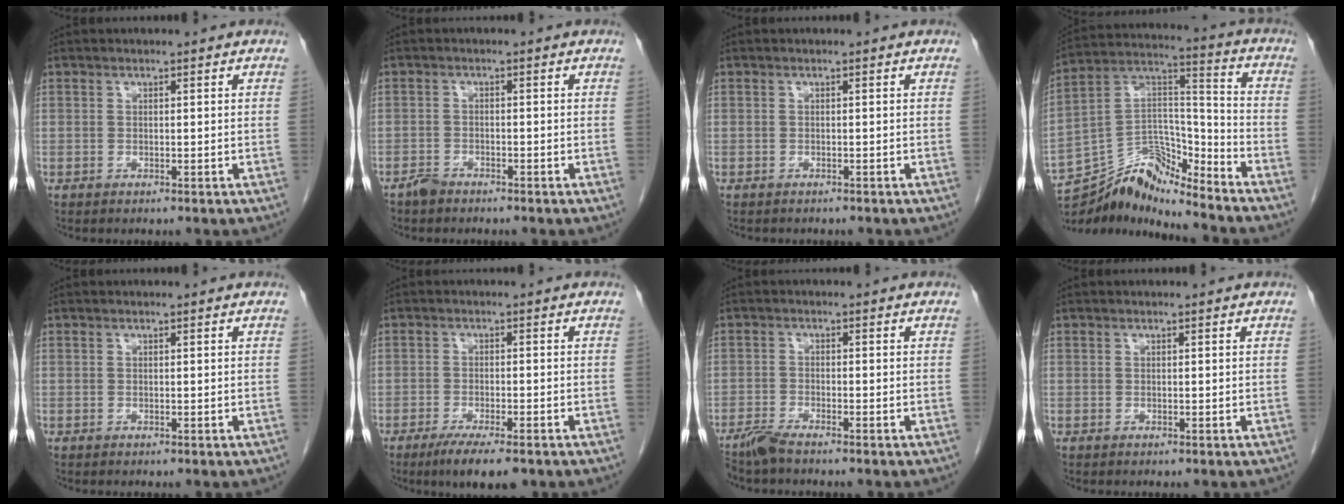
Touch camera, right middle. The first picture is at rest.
{"total": 1.7, "force": [-1.5, 0.7, 0.3], "torque": [-0.010, 0.001, -0.025]}
{"total": 2.0, "force": [-1.7, 0.7, 0.6], "torque": [-0.013, -0.003, -0.019]}
{"total": 13.5, "force": [-13.2, 1.4, 2.6], "torque": [-0.038, 0.056, -0.246]}
{"total": 0.0}
{"total": 6.6, "force": [-4.7, 1.4, 4.5], "torque": [-0.068, -0.012, -0.070]}
{"total": 2.8, "force": [-2.5, 0.0, 1.2], "torque": [-0.031, -0.009, -0.051]}
{"total": 0.0}